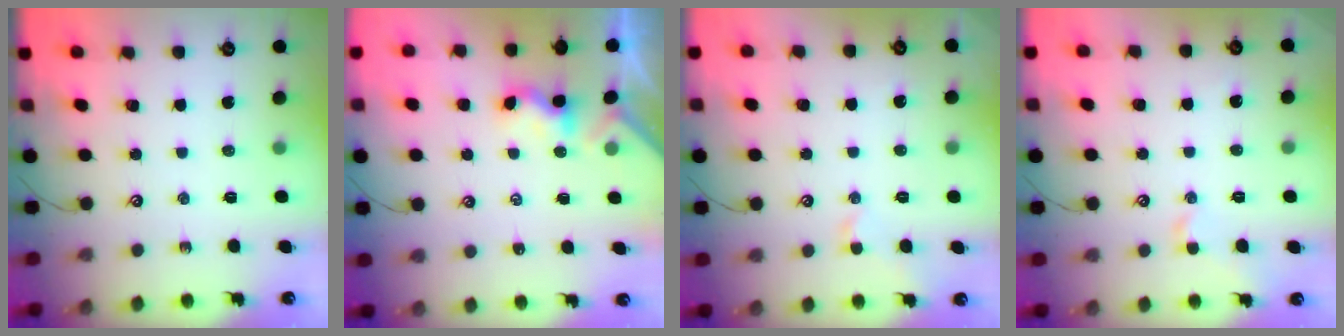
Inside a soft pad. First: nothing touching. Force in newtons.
{"total": 1.6, "press": 1.5, "slide": 0.5}
{"total": 1.0, "press": 1.0, "slide": 0.1}
{"total": 1.9, "press": 1.8, "slide": 0.5}